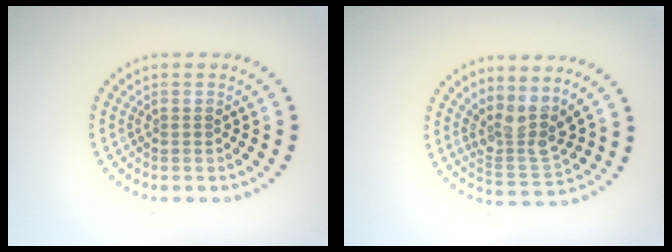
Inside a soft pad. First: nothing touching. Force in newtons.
{"total": 3.7, "press": 2.9, "slide": 2.2}